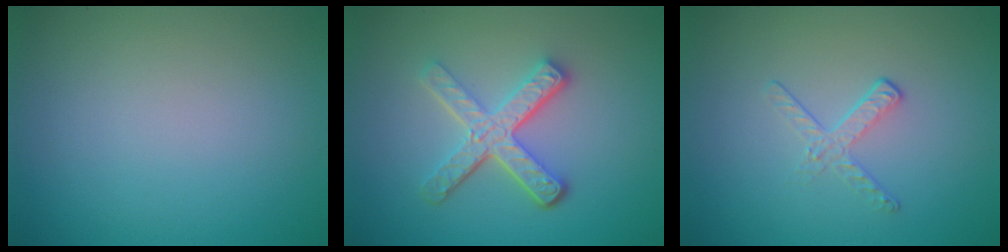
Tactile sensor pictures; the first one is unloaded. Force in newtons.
{"total": 4.7, "press": 3.5, "slide": 3.2}
{"total": 1.7, "press": 0.7, "slide": 1.5}